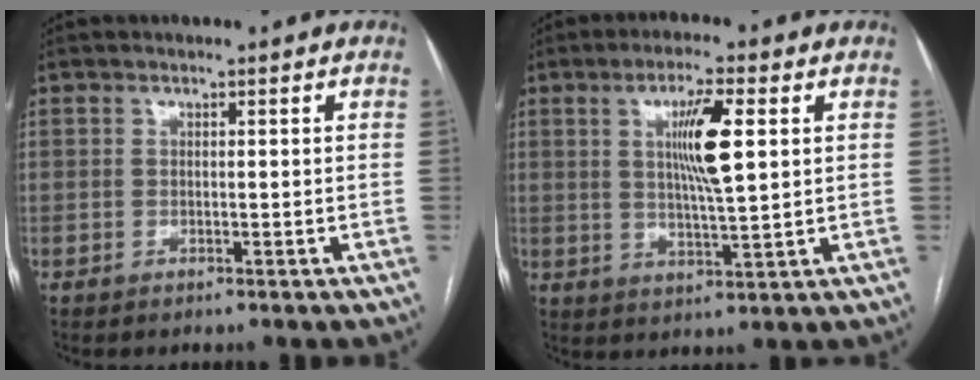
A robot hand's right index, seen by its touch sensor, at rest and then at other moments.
{"total": 8.3, "force": [2.2, 0.8, 8.0], "torque": [-0.142, -0.001, 0.039]}